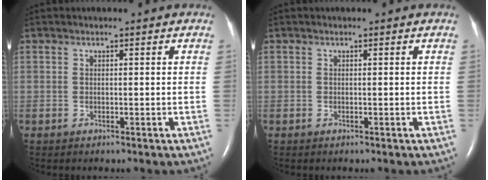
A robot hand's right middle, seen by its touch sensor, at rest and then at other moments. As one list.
[{"total": 0.0}]